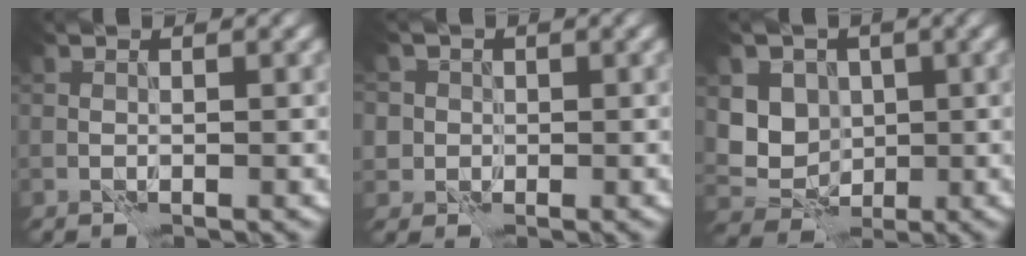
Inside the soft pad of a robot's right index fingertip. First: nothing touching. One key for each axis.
{"total": 3.7, "fx": -0.1, "fy": 3.6, "fz": 0.6, "tx": 0.002, "ty": 0.013, "tz": -0.034}
{"total": 5.9, "fx": 1.9, "fy": 5.1, "fz": 2.2, "tx": -0.037, "ty": 0.007, "tz": 0.033}